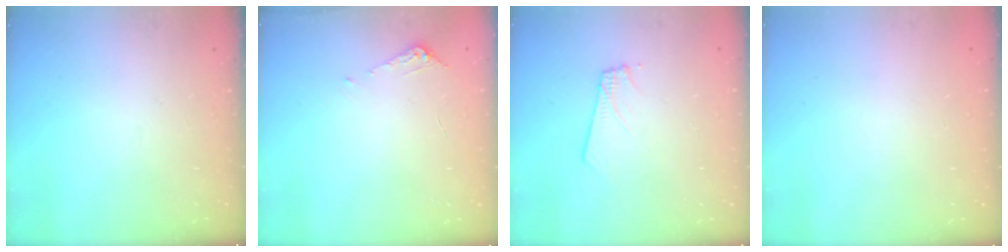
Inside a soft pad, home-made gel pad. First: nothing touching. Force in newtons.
{"total": 4.1, "press": 4.1, "slide": 0.5}
{"total": 2.9, "press": 2.8, "slide": 0.3}
{"total": 0.0}